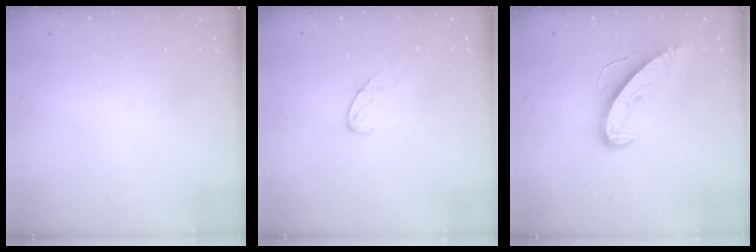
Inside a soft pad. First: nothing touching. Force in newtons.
{"total": 6.0, "press": 6.0, "slide": 0.4}
{"total": 8.8, "press": 8.8, "slide": 0.8}